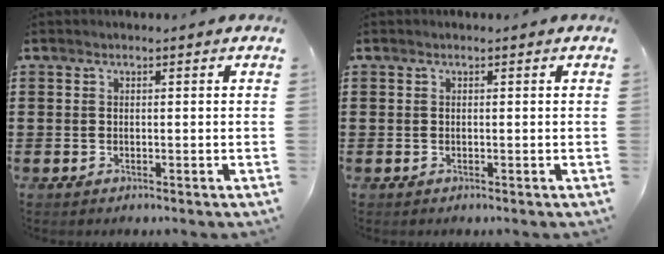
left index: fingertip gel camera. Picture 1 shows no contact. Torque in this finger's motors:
{"motor_torque": [-0.01, 0.01, 0.00, 0.00]}